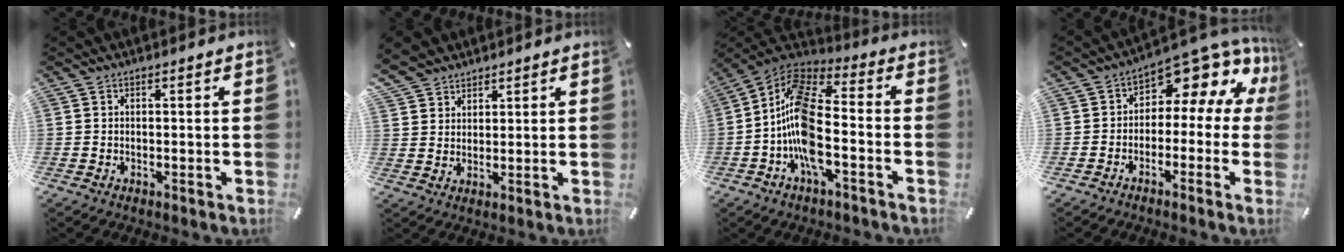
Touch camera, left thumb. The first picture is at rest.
{"total": 5.6, "force": [4.2, 3.7, 0.3], "torque": [-0.017, -0.014, 0.081]}
{"total": 14.4, "force": [-5.1, 6.5, 11.8], "torque": [-0.255, 0.003, -0.095]}
{"total": 8.5, "force": [5.7, 3.8, 5.1], "torque": [-0.071, -0.063, 0.093]}